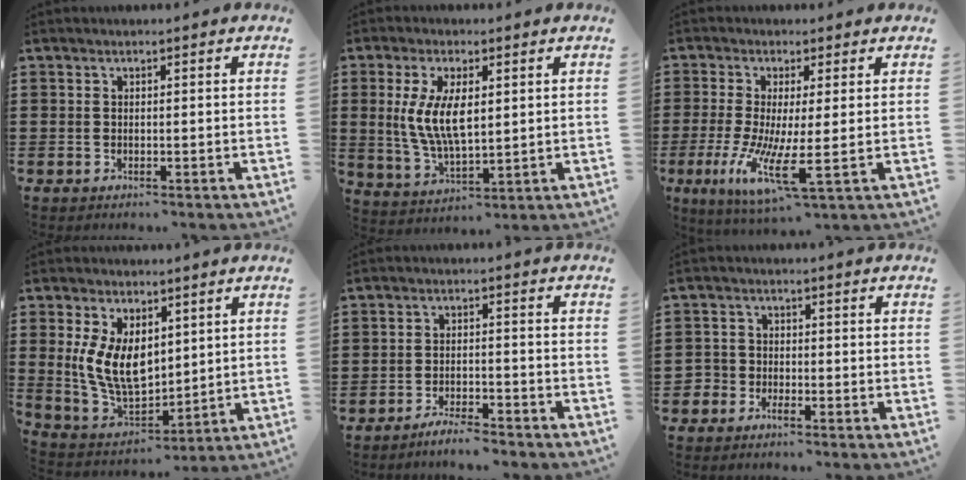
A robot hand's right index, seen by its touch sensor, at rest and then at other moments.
{"total": 8.4, "force": [1.1, 3.8, 7.4], "torque": [-0.157, 0.005, 0.018]}
{"total": 8.5, "force": [-1.9, 1.2, 8.2], "torque": [-0.170, -0.018, -0.031]}
{"total": 9.3, "force": [2.4, 5.9, 6.8], "torque": [-0.160, 0.002, 0.046]}
{"total": 3.5, "force": [-3.4, 0.0, 0.8], "torque": [-0.017, 0.005, -0.068]}
{"total": 2.4, "force": [-1.9, 1.5, 0.1], "torque": [-0.012, 0.002, -0.043]}